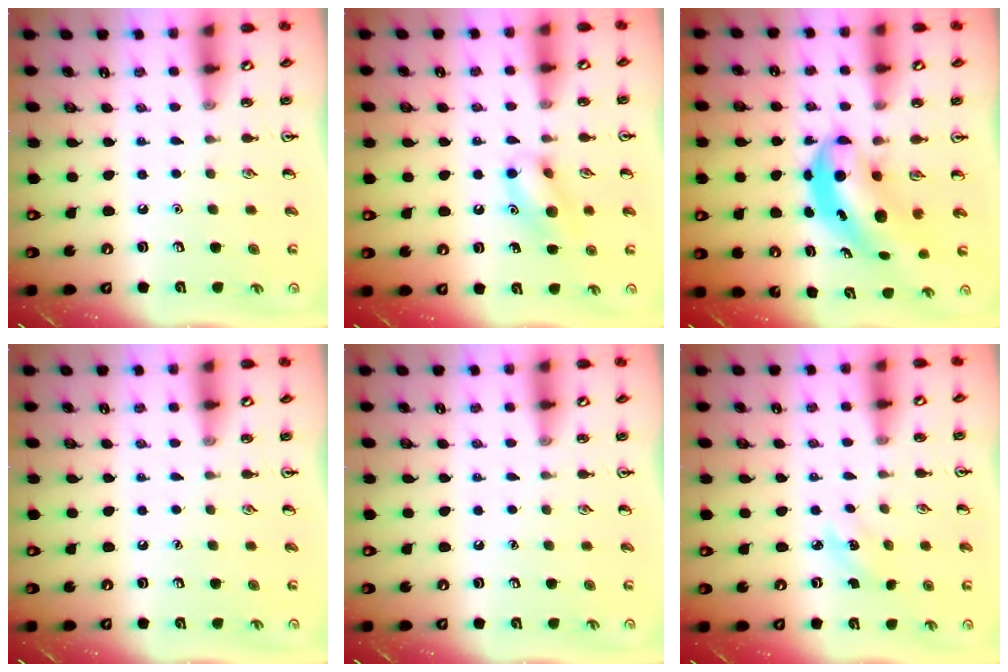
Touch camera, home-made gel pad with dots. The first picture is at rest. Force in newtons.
{"total": 10.8, "press": 10.7, "slide": 1.8}
{"total": 6.4, "press": 6.2, "slide": 1.6}
{"total": 0.0}
{"total": 0.0}
{"total": 3.1, "press": 2.9, "slide": 1.2}